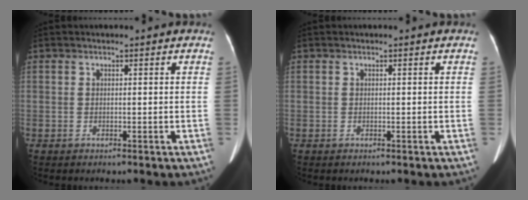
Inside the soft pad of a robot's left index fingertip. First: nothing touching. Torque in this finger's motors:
{"motor_torque": [0.00, 0.00, 0.00, -0.01]}